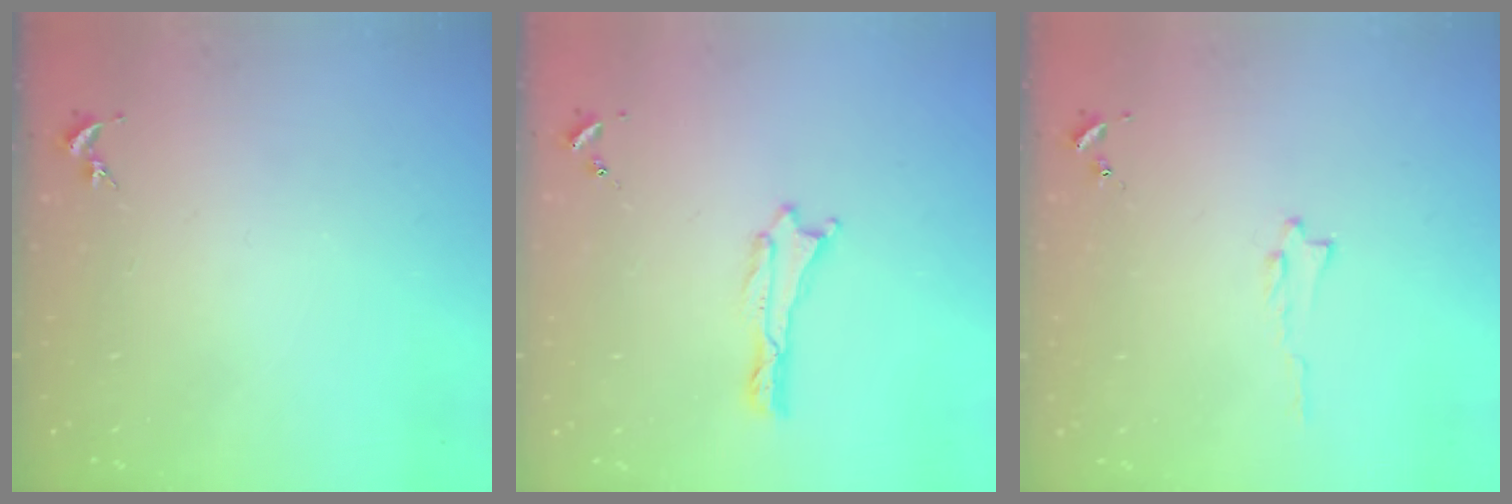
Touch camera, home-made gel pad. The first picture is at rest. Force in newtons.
{"total": 0.0}
{"total": 0.6, "press": 0.6, "slide": 0.1}